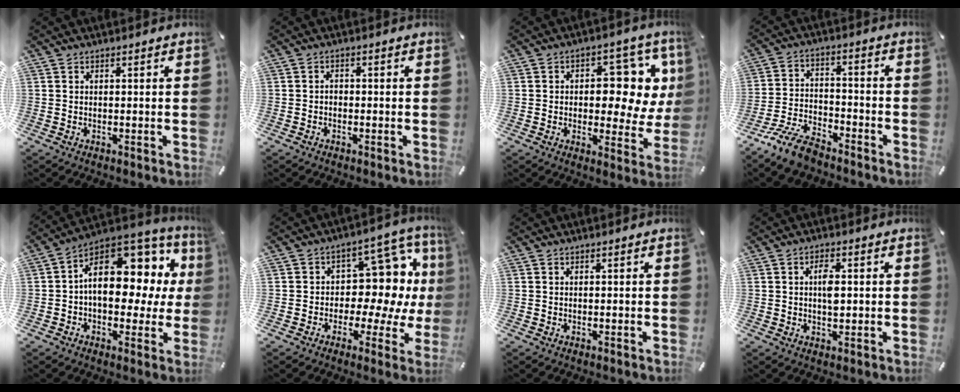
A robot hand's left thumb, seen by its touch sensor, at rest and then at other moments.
{"total": 1.4, "force": [-0.8, 1.0, 0.6], "torque": [-0.012, 0.005, -0.017]}
{"total": 11.3, "force": [3.9, 6.7, 8.2], "torque": [-0.099, -0.044, 0.066]}
{"total": 10.7, "force": [-8.6, 4.1, 4.9], "torque": [-0.096, 0.044, -0.166]}
{"total": 16.3, "force": [4.0, 10.4, 11.8], "torque": [-0.155, -0.034, 0.070]}
{"total": 14.5, "force": [2.8, 9.5, 10.5], "torque": [-0.130, -0.032, 0.044]}
{"total": 0.0}
{"total": 4.2, "force": [0.4, 2.1, 3.6], "torque": [-0.073, 0.000, 0.002]}